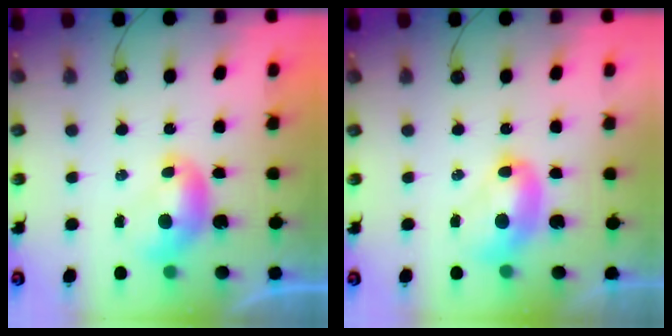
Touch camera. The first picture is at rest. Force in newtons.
{"total": 2.9, "press": 2.9, "slide": 0.1}